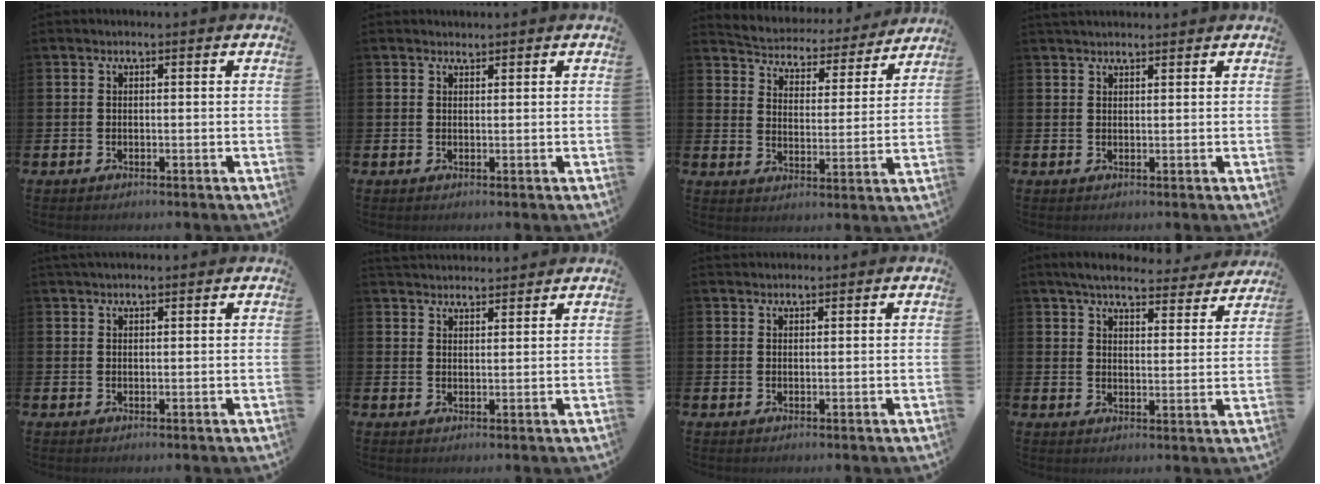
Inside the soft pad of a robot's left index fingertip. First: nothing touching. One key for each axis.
{"total": 0.9, "fx": 0.9, "fy": 0.3, "fz": -0.1, "tx": 0.009, "ty": -0.001, "tz": 0.015}
{"total": 4.5, "fx": 4.3, "fy": 1.2, "fz": 0.3, "tx": -0.030, "ty": -0.042, "tz": 0.068}
{"total": 1.7, "fx": 1.7, "fy": 0.4, "fz": 0.3, "tx": 0.000, "ty": -0.003, "tz": 0.028}
{"total": 1.7, "fx": 1.5, "fy": 0.3, "fz": 0.6, "tx": -0.004, "ty": -0.003, "tz": 0.026}
{"total": 3.2, "fx": 3.1, "fy": 0.5, "fz": 0.0, "tx": -0.006, "ty": -0.016, "tz": 0.058}
{"total": 1.3, "fx": 1.3, "fy": 0.4, "fz": 0.0, "tx": 0.008, "ty": -0.002, "tz": 0.022}
{"total": 5.6, "fx": 5.2, "fy": 0.9, "fz": 1.6, "tx": -0.042, "ty": -0.034, "tz": 0.089}